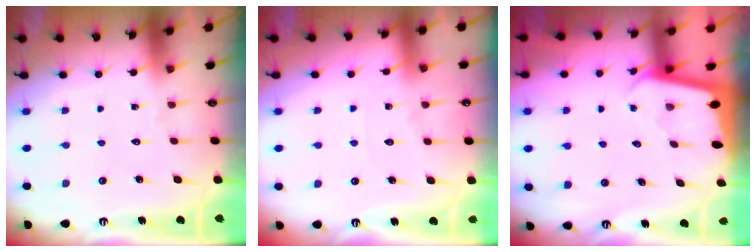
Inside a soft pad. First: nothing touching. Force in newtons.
{"total": 4.4, "press": 4.4, "slide": 0.7}
{"total": 2.0, "press": 2.0, "slide": 0.1}